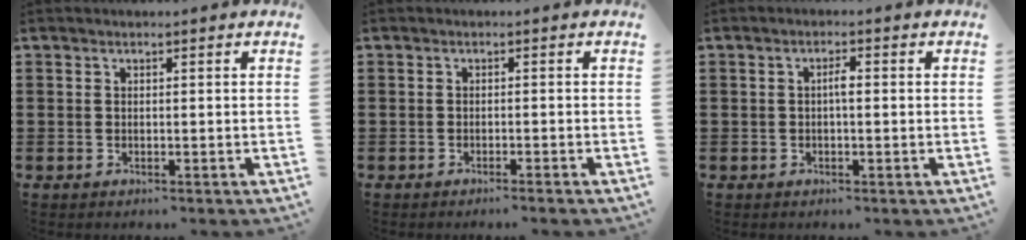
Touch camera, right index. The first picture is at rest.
{"total": 0.9, "force": [-0.8, -0.2, 0.4], "torque": [-0.006, -0.001, -0.017]}
{"total": 1.6, "force": [-0.2, 0.4, 1.5], "torque": [-0.030, 0.003, -0.004]}